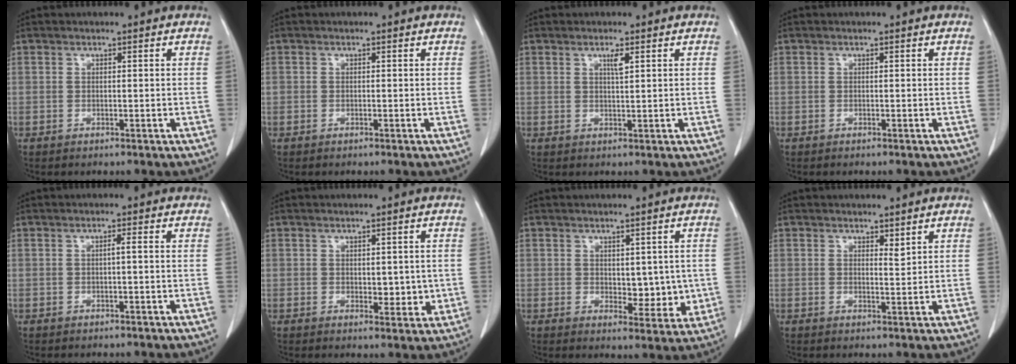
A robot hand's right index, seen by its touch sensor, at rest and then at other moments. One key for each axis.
{"total": 0.0}
{"total": 1.7, "fx": 0.9, "fy": 0.1, "fz": 1.5, "tx": -0.029, "ty": -0.003, "tz": 0.015}
{"total": 0.0}
{"total": 0.9, "fx": -0.1, "fy": -0.1, "fz": 0.9, "tx": -0.015, "ty": 0.002, "tz": -0.001}
{"total": 3.2, "fx": 0.1, "fy": 1.9, "fz": 2.5, "tx": -0.026, "ty": -0.005, "tz": 0.009}
{"total": 5.3, "fx": 0.2, "fy": 3.0, "fz": 4.3, "tx": -0.045, "ty": -0.007, "tz": 0.015}
{"total": 1.3, "fx": 1.0, "fy": 0.3, "fz": 0.8, "tx": -0.014, "ty": -0.009, "tz": 0.017}